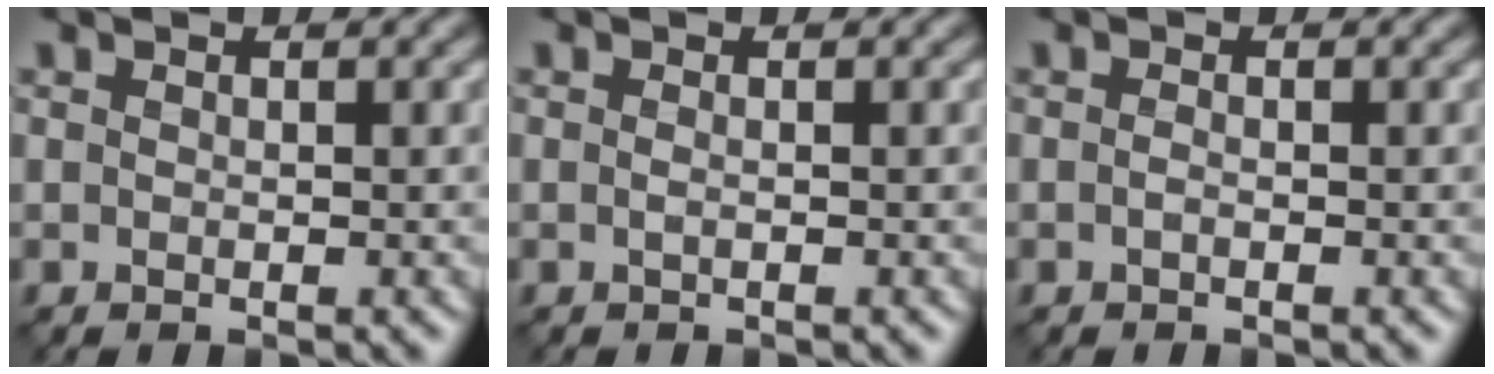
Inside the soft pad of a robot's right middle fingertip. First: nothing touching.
{"total": 0.5, "force": [-0.2, 0.1, 0.5], "torque": [-0.010, 0.000, -0.005]}
{"total": 0.5, "force": [-0.3, 0.2, 0.4], "torque": [-0.011, 0.000, -0.006]}